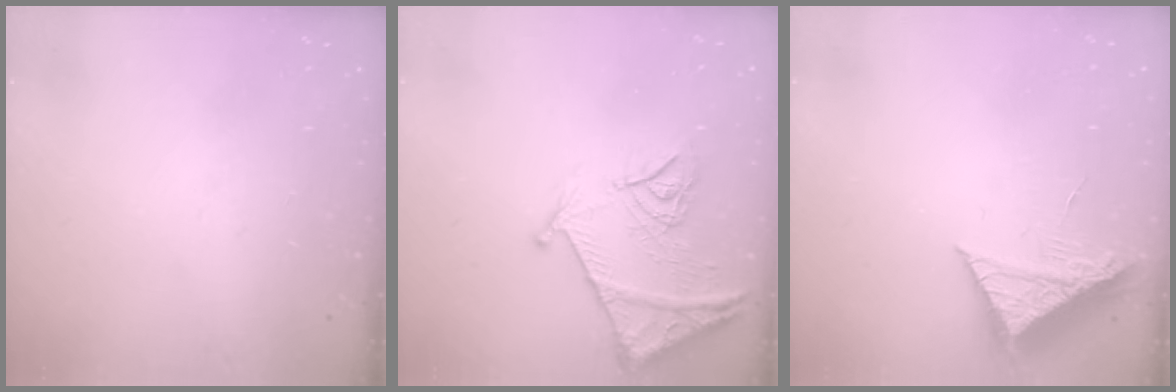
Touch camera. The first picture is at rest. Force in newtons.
{"total": 13.6, "press": 13.6, "slide": 1.5}
{"total": 9.4, "press": 9.4, "slide": 0.5}